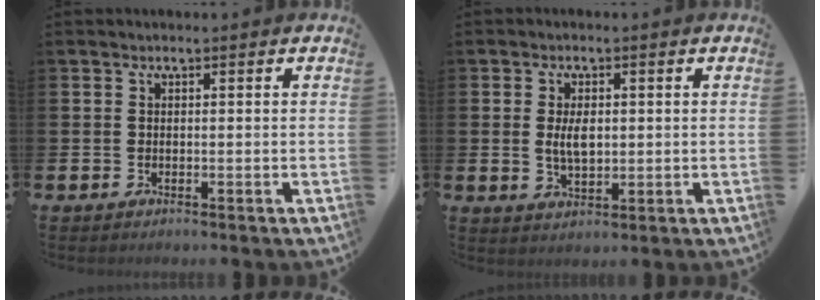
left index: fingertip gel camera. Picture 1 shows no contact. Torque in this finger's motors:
{"motor_torque": [0.70, 0.09, 0.44, 0.15]}